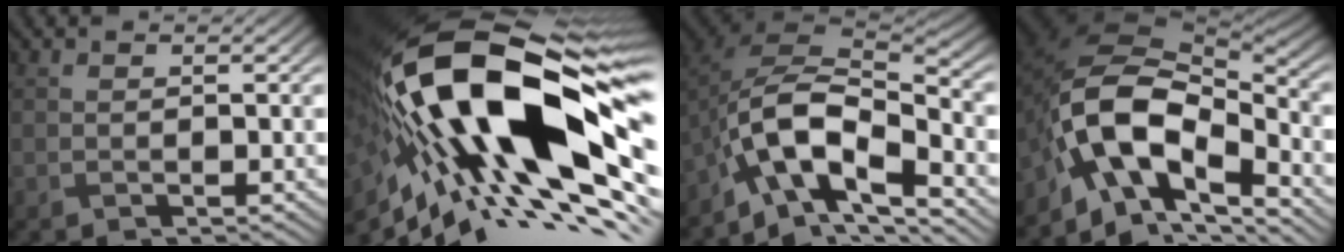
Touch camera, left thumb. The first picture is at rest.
{"total": 23.1, "force": [-2.0, 9.7, 20.8], "torque": [-0.404, -0.029, -0.044]}
{"total": 11.8, "force": [-6.2, 5.5, 8.5], "torque": [-0.156, -0.008, -0.129]}
{"total": 13.4, "force": [-5.4, 7.4, 9.9], "torque": [-0.187, -0.015, -0.110]}